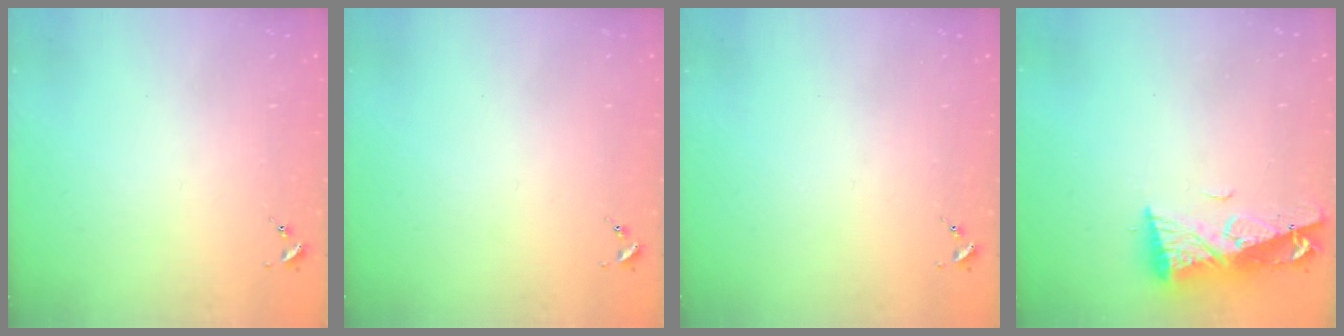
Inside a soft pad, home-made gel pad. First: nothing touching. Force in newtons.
{"total": 0.0}
{"total": 0.0}
{"total": 10.6, "press": 10.5, "slide": 1.4}